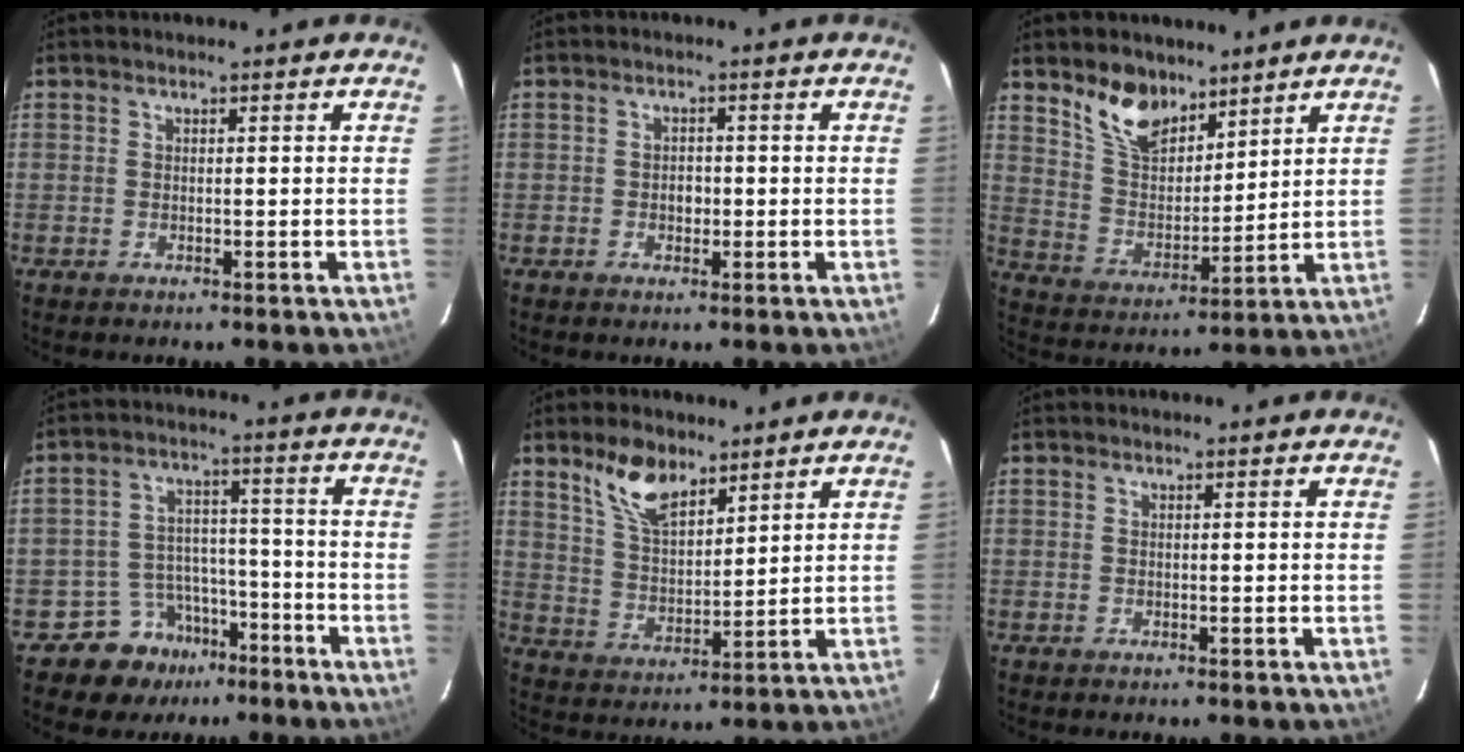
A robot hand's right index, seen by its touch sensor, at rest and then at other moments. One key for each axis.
{"total": 1.8, "fx": -0.4, "fy": 1.5, "fz": 0.9, "tx": -0.015, "ty": 0.006, "tz": -0.006}
{"total": 10.8, "fx": 7.9, "fy": 5.4, "fz": 5.0, "tx": -0.095, "ty": 0.004, "tz": 0.155}
{"total": 8.8, "fx": -6.2, "fy": 6.2, "fz": 0.5, "tx": -0.017, "ty": 0.039, "tz": -0.091}
{"total": 9.4, "fx": 6.6, "fy": 4.2, "fz": 5.3, "tx": -0.096, "ty": 0.008, "tz": 0.131}
{"total": 0.0}